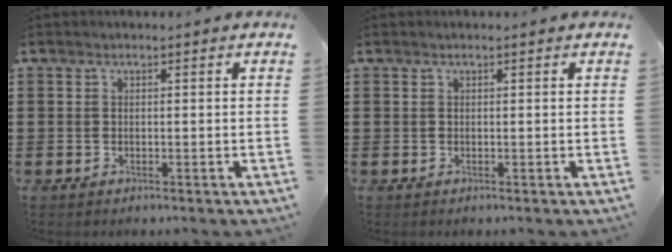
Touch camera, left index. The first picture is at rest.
{"total": 0.0}